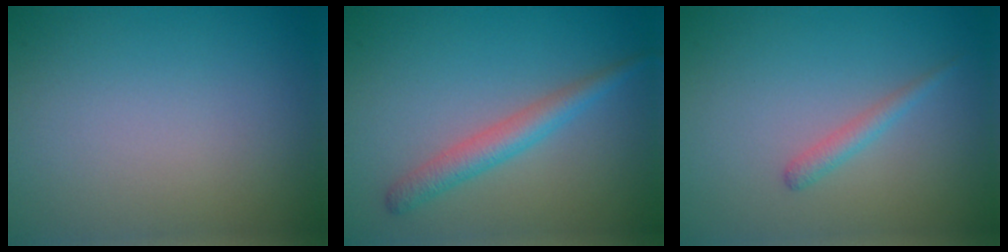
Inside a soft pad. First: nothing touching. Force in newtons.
{"total": 2.8, "press": 2.8, "slide": 0.0}
{"total": 1.4, "press": 1.4, "slide": 0.0}